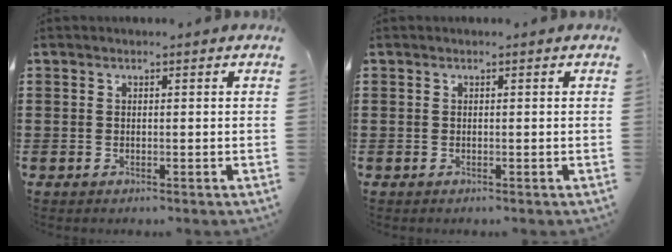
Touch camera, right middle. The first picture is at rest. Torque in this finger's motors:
{"motor_torque": [-1.01, 0.17, -0.49, -0.01]}